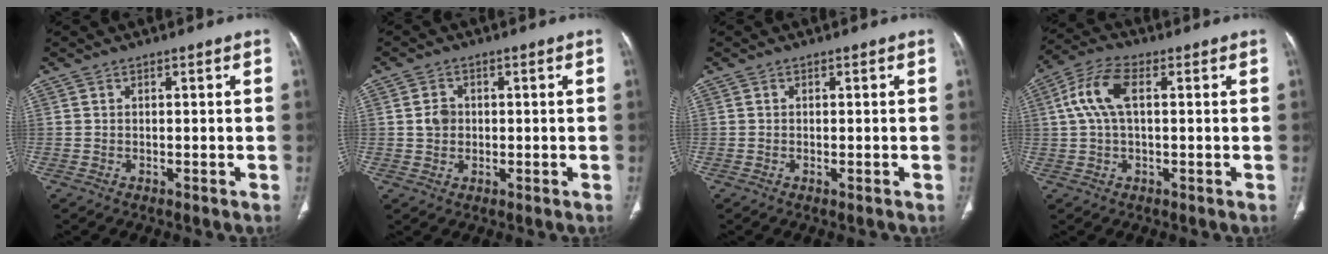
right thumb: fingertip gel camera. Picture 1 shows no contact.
{"total": 3.3, "force": [0.1, 2.8, 1.7], "torque": [-0.021, 0.007, 0.002]}
{"total": 0.5, "force": [-0.3, 0.1, 0.4], "torque": [-0.007, -0.001, -0.004]}
{"total": 8.4, "force": [1.6, 4.0, 7.2], "torque": [-0.166, 0.028, 0.027]}